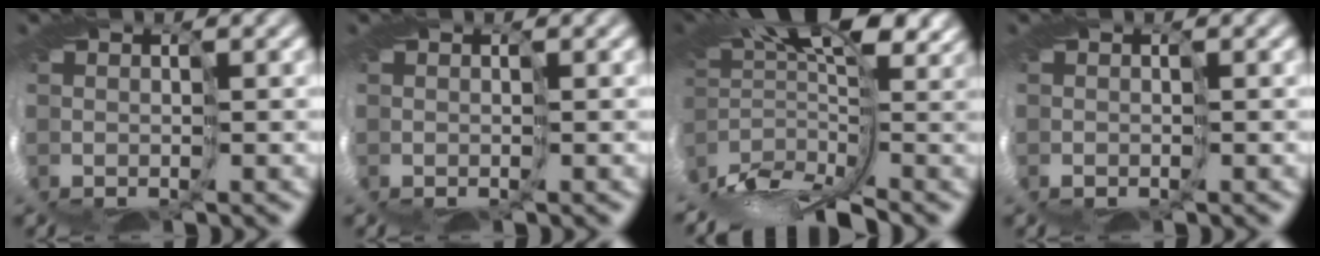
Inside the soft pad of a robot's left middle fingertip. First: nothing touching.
{"total": 0.0}
{"total": 9.5, "force": [-4.0, 2.1, 8.3], "torque": [-0.146, 0.010, -0.076]}
{"total": 0.7, "force": [-0.5, 0.5, 0.3], "torque": [-0.007, 0.001, -0.007]}